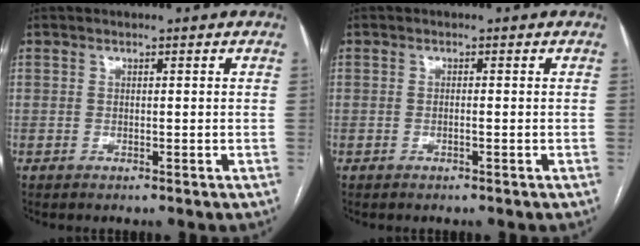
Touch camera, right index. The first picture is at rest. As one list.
[{"total": 0.5, "force": [-0.1, 0.0, 0.5], "torque": [-0.008, 0.001, -0.003]}]